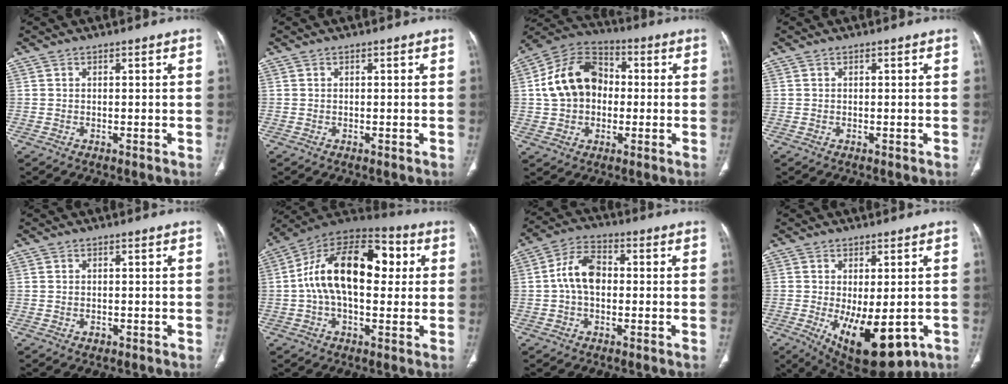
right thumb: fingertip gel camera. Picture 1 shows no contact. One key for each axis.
{"total": 0.0}
{"total": 14.6, "fx": 0.7, "fy": 11.2, "fz": 9.3, "tx": -0.144, "ty": 0.032, "tz": 0.002}
{"total": 0.0}
{"total": 0.8, "fx": -0.3, "fy": 0.6, "fz": 0.4, "tx": -0.006, "ty": 0.002, "tz": -0.002}
{"total": 20.5, "fx": 2.5, "fy": 11.6, "fz": 16.7, "tx": -0.258, "ty": 0.038, "tz": 0.031}
{"total": 8.2, "fx": 0.0, "fy": 5.3, "fz": 6.3, "tx": -0.109, "ty": 0.023, "tz": -0.010}
{"total": 14.8, "fx": -5.0, "fy": 6.7, "fz": 12.2, "tx": -0.175, "ty": -0.017, "tz": -0.051}